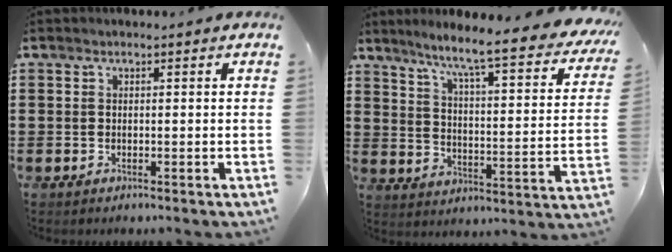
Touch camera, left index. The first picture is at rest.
{"total": 7.2, "force": [5.8, -0.7, 4.3], "torque": [-0.099, -0.055, 0.083]}